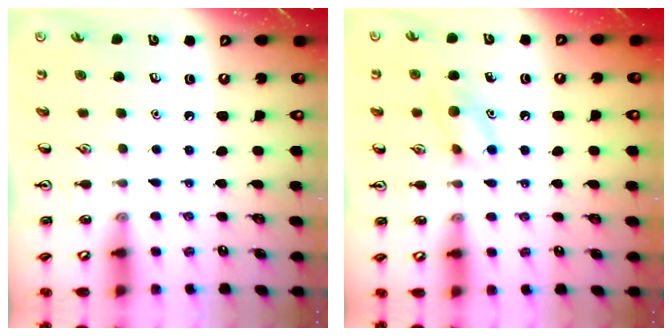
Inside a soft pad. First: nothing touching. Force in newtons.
{"total": 8.5, "press": 8.4, "slide": 1.4}